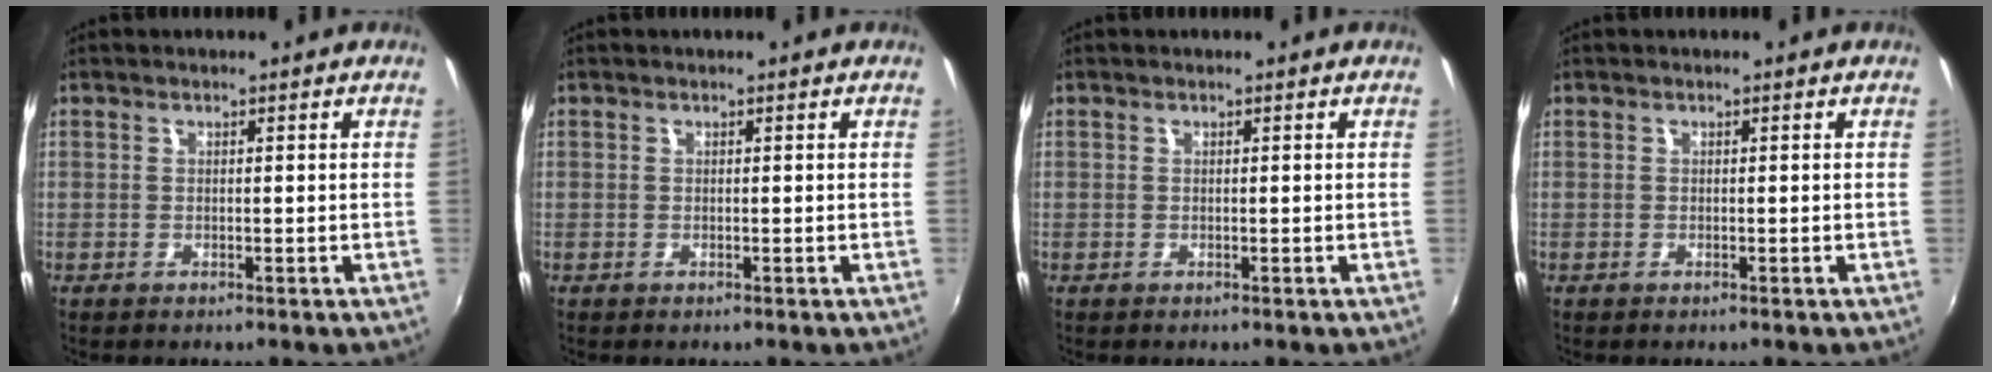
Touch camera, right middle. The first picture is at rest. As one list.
[{"total": 0.0}, {"total": 0.0}, {"total": 0.0}]